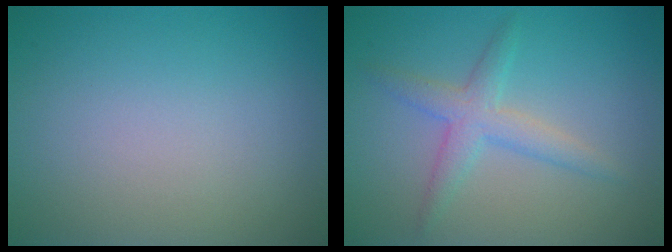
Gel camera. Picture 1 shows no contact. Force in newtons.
{"total": 3.0, "press": 3.0, "slide": 0.2}